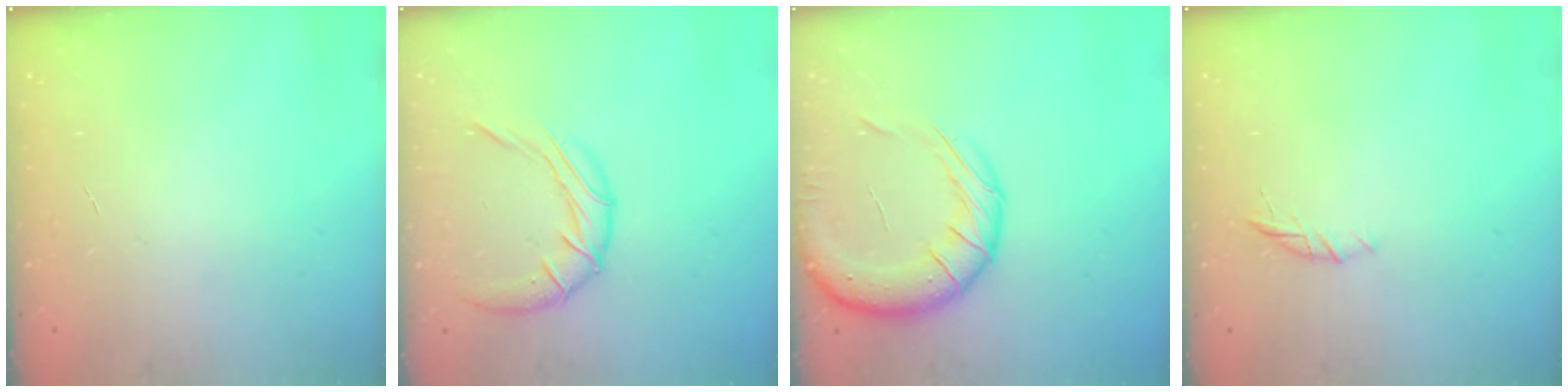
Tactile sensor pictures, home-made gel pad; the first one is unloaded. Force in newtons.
{"total": 10.6, "press": 10.6, "slide": 1.0}
{"total": 16.4, "press": 16.3, "slide": 1.9}
{"total": 7.0, "press": 6.9, "slide": 1.5}